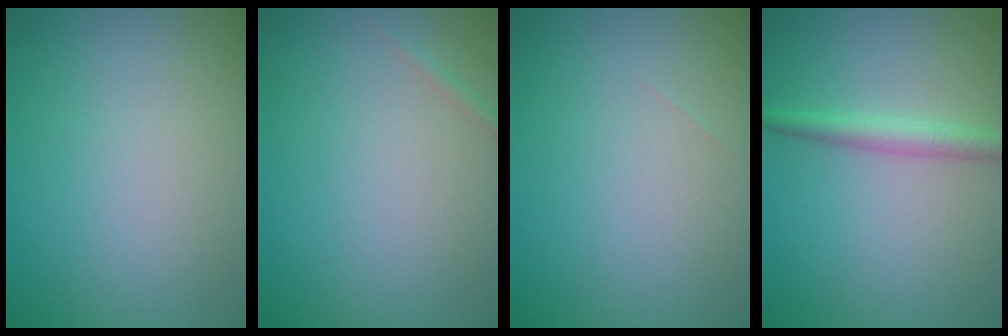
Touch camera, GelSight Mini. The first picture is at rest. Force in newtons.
{"total": 0.6, "press": 0.6, "slide": 0.0}
{"total": 0.0}
{"total": 2.2, "press": 2.2, "slide": 0.1}